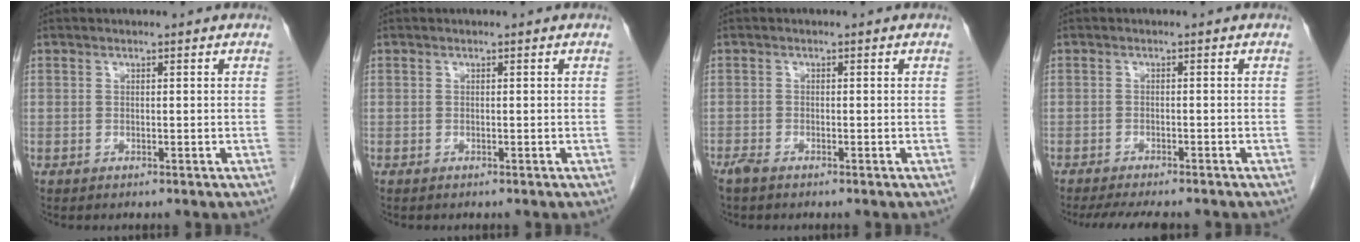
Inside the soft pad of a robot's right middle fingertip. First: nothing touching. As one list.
[{"total": 0.0}, {"total": 1.4, "force": [-1.2, 0.3, 0.8], "torque": [-0.023, -0.004, -0.025]}, {"total": 8.2, "force": [-7.1, 1.7, 3.8], "torque": [-0.053, -0.010, -0.101]}]